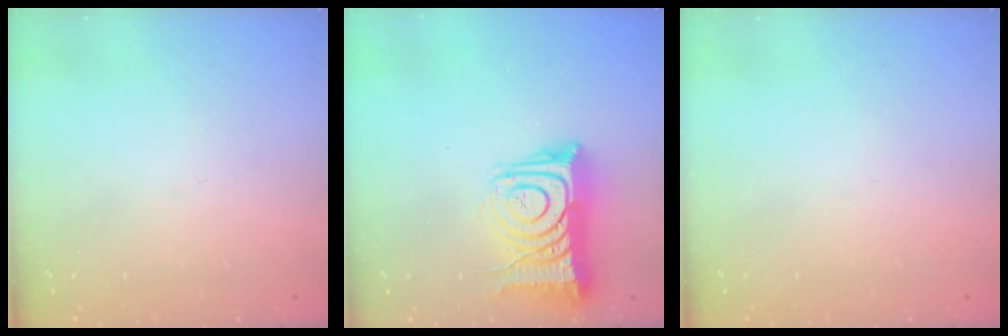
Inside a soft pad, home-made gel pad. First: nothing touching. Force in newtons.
{"total": 15.4, "press": 15.4, "slide": 1.0}
{"total": 0.0}